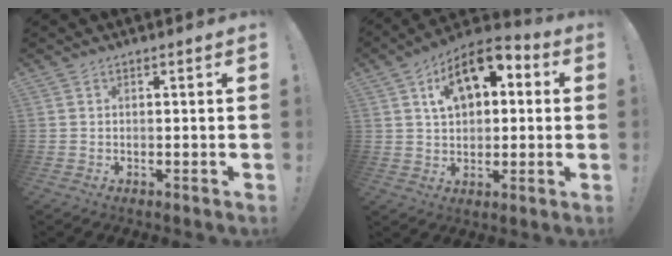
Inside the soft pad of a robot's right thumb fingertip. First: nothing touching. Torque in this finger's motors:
{"motor_torque": [1.83, 2.32, 1.38, 0.01, 0.07]}